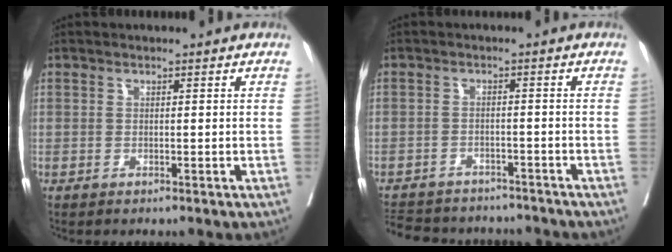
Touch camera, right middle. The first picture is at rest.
{"total": 14.1, "force": [-12.7, 4.6, 4.0], "torque": [-0.101, 0.002, -0.166]}